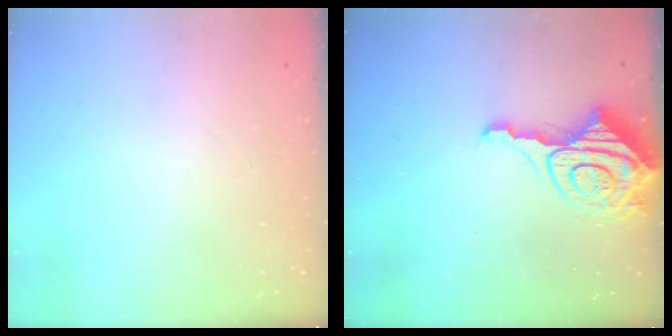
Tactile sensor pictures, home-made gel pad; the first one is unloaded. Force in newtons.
{"total": 13.8, "press": 13.7, "slide": 1.4}